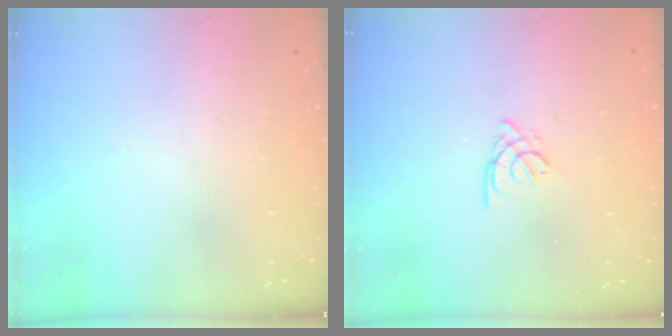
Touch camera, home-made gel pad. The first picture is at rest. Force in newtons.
{"total": 2.5, "press": 2.5, "slide": 0.7}